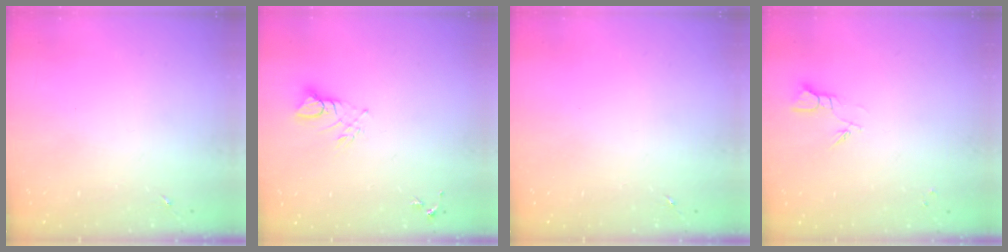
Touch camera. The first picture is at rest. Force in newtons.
{"total": 5.3, "press": 5.2, "slide": 0.4}
{"total": 0.0}
{"total": 3.3, "press": 3.3, "slide": 0.4}